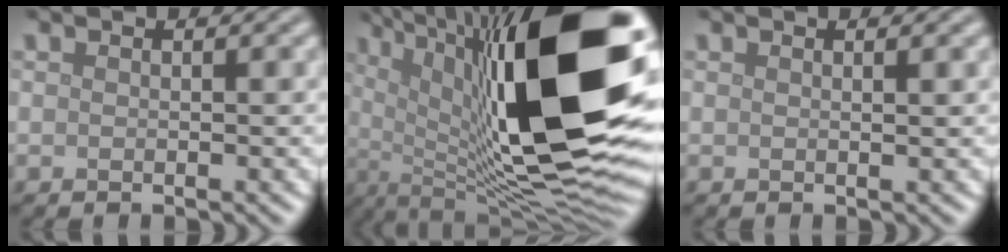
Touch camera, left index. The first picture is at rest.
{"total": 18.8, "force": [4.1, 5.8, 17.4], "torque": [-0.272, 0.003, 0.069]}
{"total": 0.7, "force": [0.3, 0.3, 0.6], "torque": [-0.001, 0.001, 0.003]}